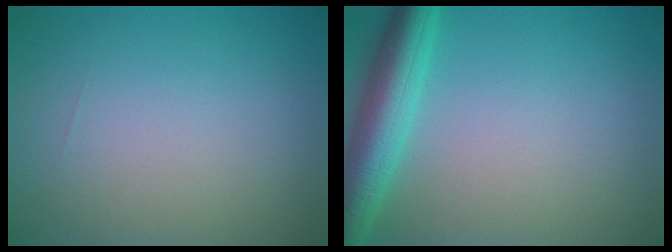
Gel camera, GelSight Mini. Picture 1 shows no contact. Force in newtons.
{"total": 5.7, "press": 5.6, "slide": 0.2}